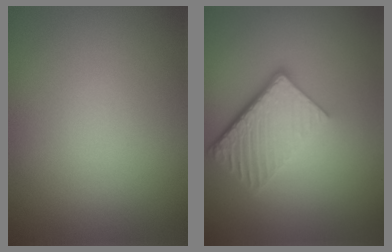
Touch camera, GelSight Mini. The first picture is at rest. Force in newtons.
{"total": 5.8, "press": 4.0, "slide": 4.2}